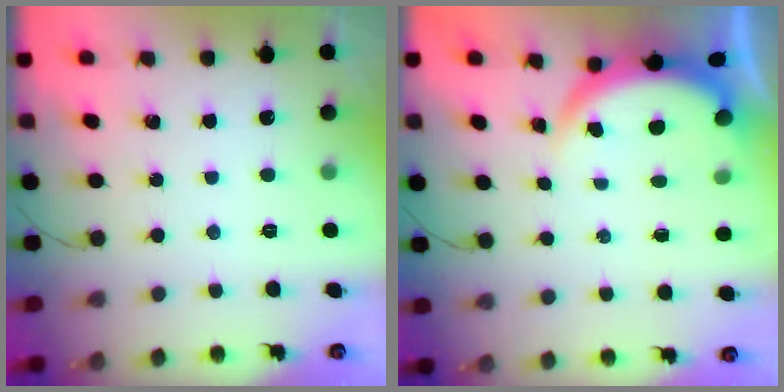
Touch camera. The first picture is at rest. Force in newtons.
{"total": 3.8, "press": 3.8, "slide": 0.1}